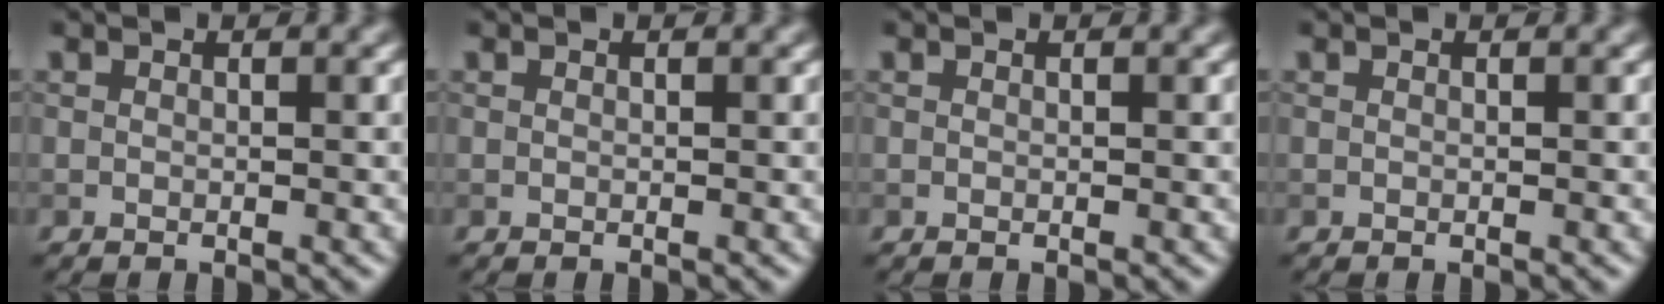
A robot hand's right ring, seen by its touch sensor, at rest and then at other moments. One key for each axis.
{"total": 0.0}
{"total": 0.0}
{"total": 0.0}